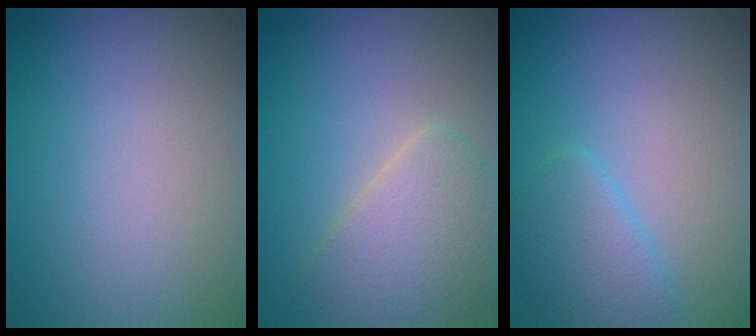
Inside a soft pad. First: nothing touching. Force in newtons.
{"total": 4.7, "press": 4.7, "slide": 0.1}
{"total": 2.8, "press": 2.8, "slide": 0.2}